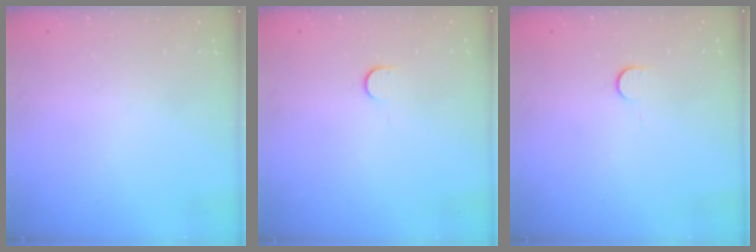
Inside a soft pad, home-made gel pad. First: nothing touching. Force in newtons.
{"total": 6.1, "press": 6.1, "slide": 0.6}
{"total": 6.1, "press": 6.1, "slide": 0.6}